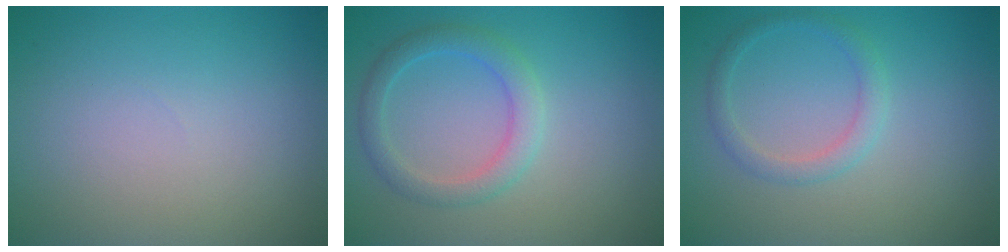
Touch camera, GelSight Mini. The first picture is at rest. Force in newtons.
{"total": 2.8, "press": 2.8, "slide": 0.1}
{"total": 1.9, "press": 1.9, "slide": 0.1}